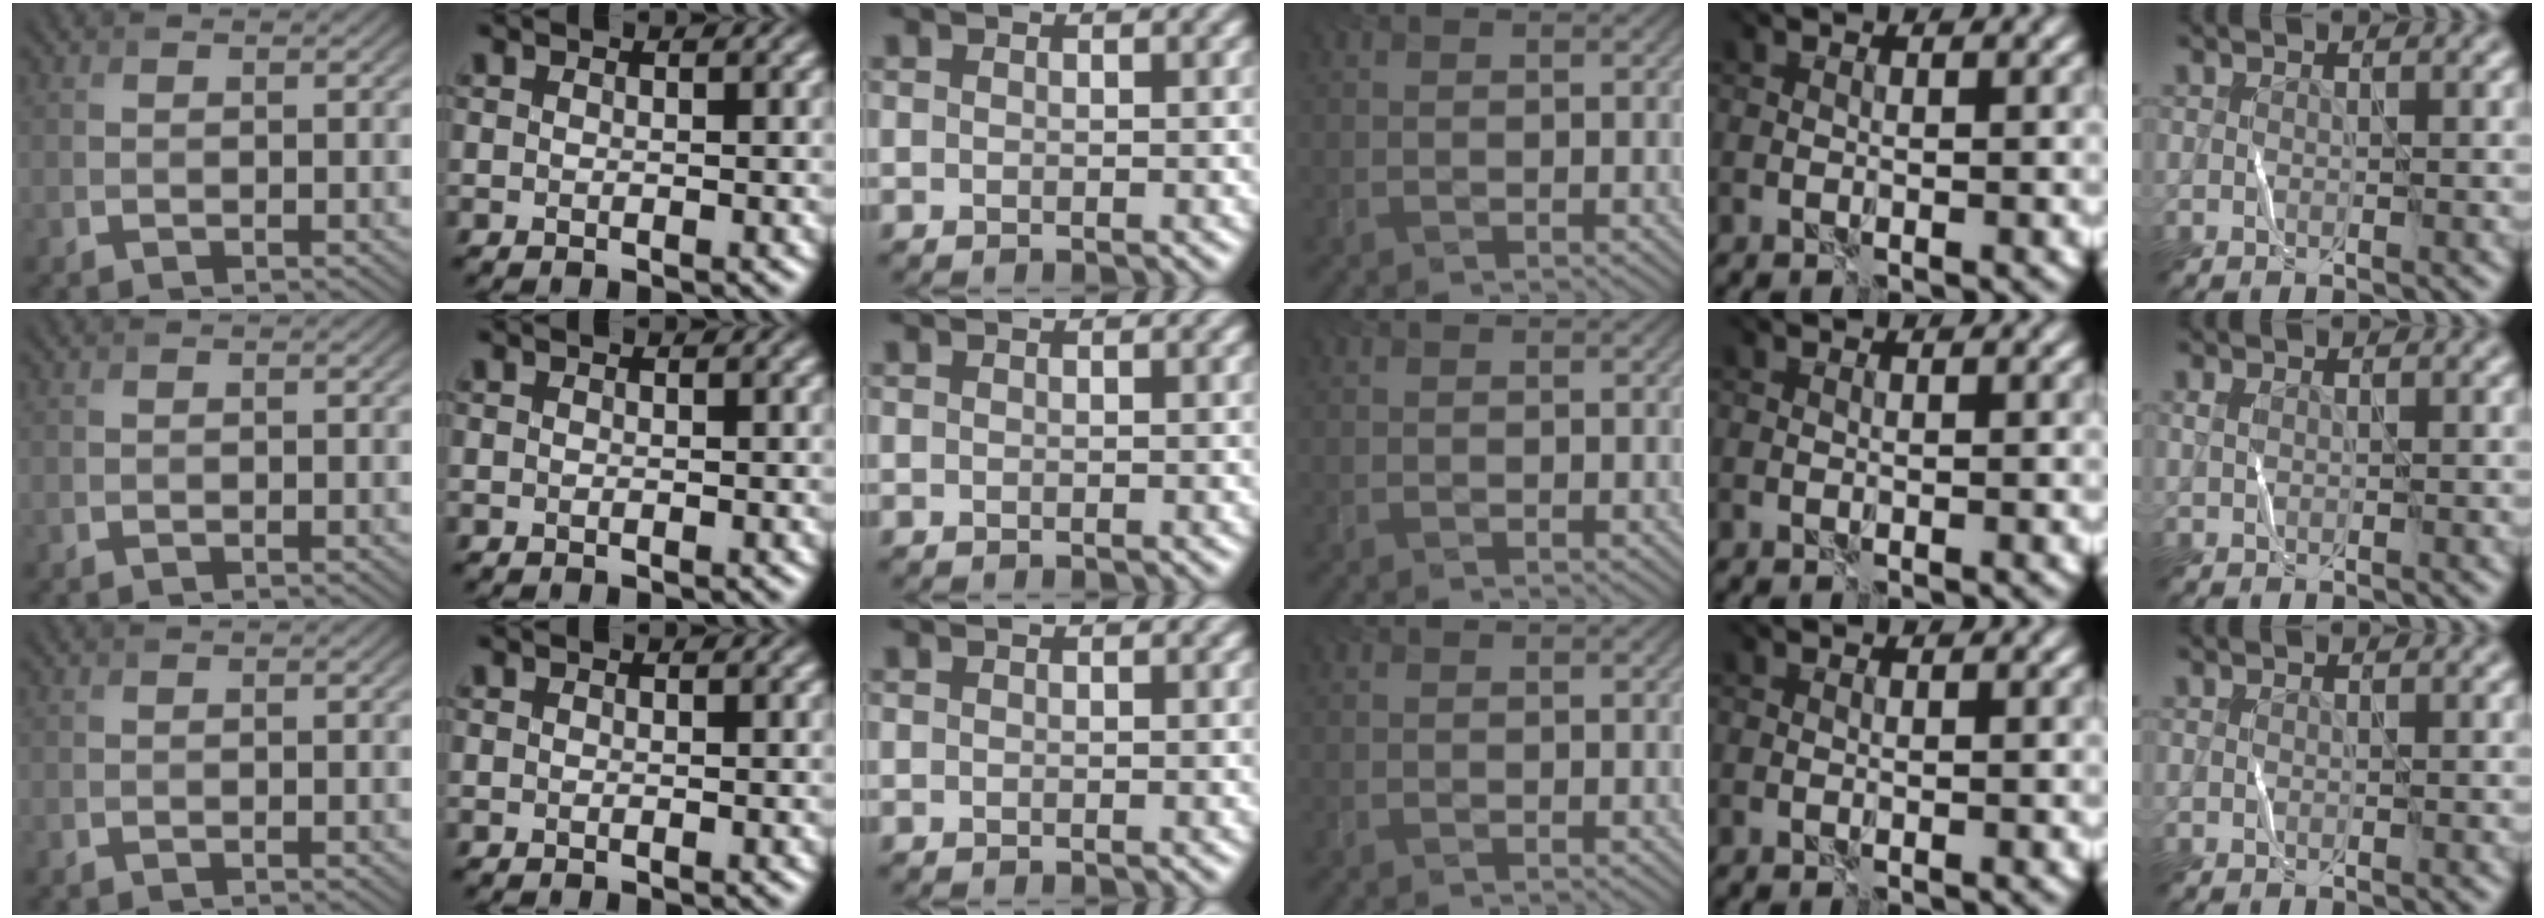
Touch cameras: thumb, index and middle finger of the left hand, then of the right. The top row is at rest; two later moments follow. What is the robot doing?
{"motion": "fold", "object": "bandana"}